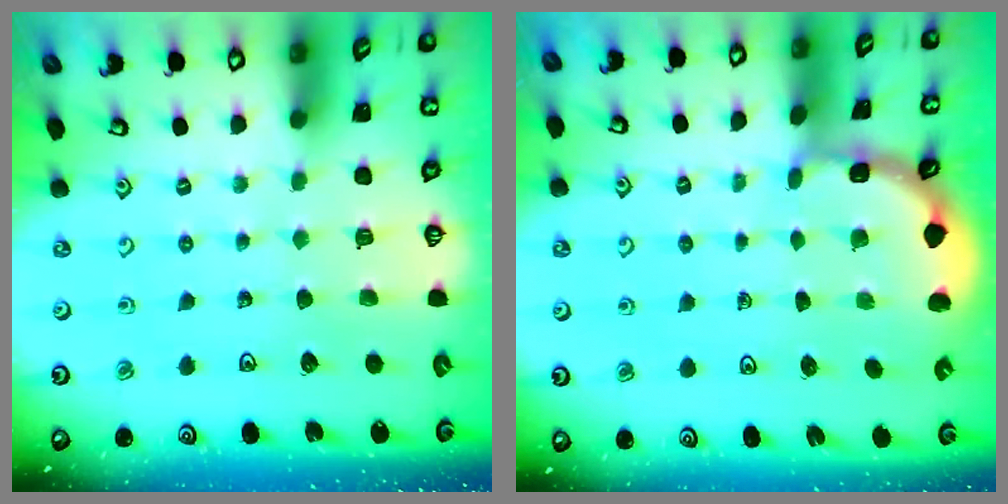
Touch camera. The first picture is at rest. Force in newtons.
{"total": 2.1, "press": 2.1, "slide": 0.2}